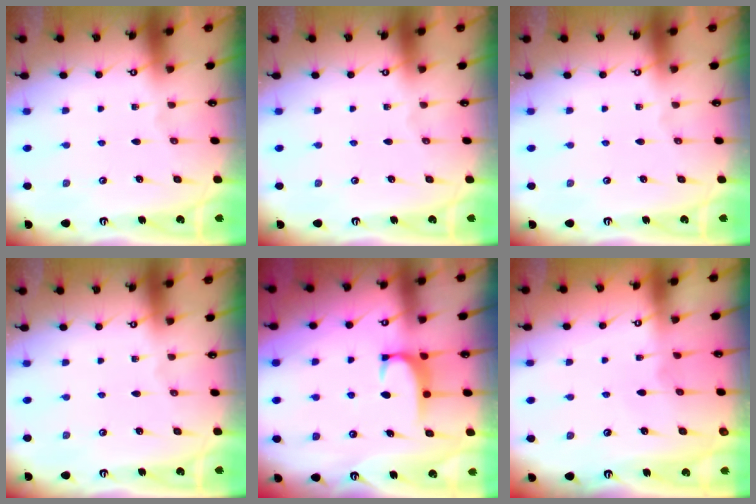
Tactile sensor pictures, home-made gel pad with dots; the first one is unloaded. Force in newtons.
{"total": 0.0}
{"total": 0.0}
{"total": 0.0}
{"total": 1.9, "press": 1.9, "slide": 0.5}
{"total": 3.3, "press": 3.3, "slide": 0.1}